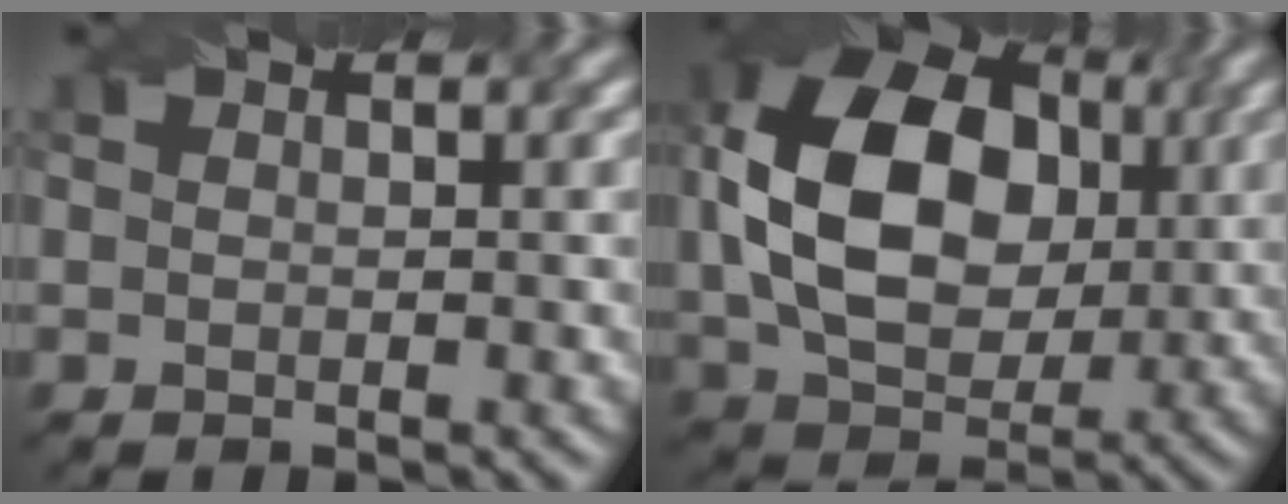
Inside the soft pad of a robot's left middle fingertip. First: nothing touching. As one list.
[{"total": 13.3, "force": [1.5, 9.4, 9.3], "torque": [-0.196, 0.002, 0.033]}]